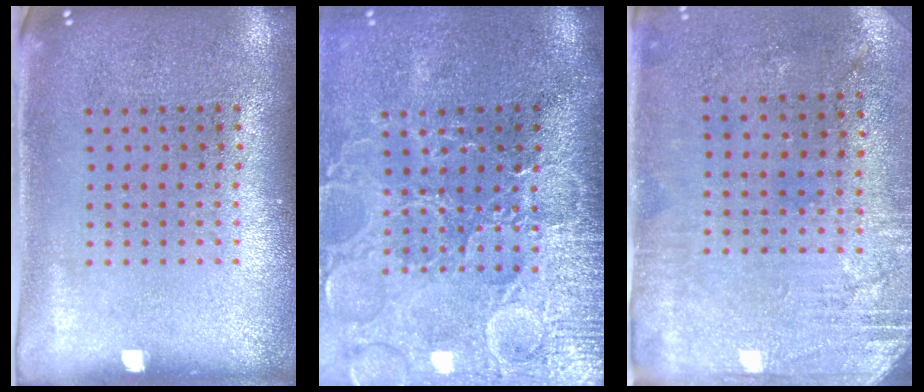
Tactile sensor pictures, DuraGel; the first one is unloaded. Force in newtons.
{"total": 4.3, "press": 3.8, "slide": 1.9}
{"total": 2.7, "press": 2.3, "slide": 1.4}